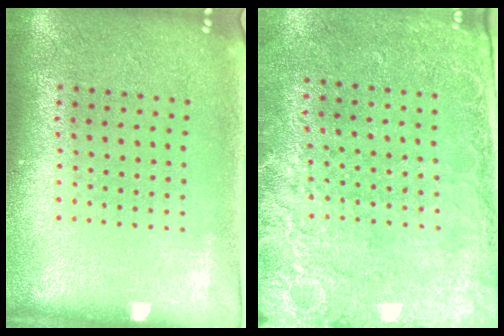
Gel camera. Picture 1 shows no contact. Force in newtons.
{"total": 2.7, "press": 2.2, "slide": 1.5}